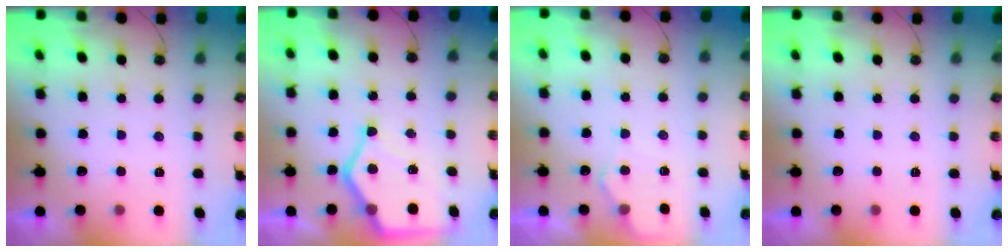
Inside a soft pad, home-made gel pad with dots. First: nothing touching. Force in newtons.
{"total": 11.4, "press": 11.3, "slide": 1.3}
{"total": 5.3, "press": 5.2, "slide": 0.7}
{"total": 0.0}